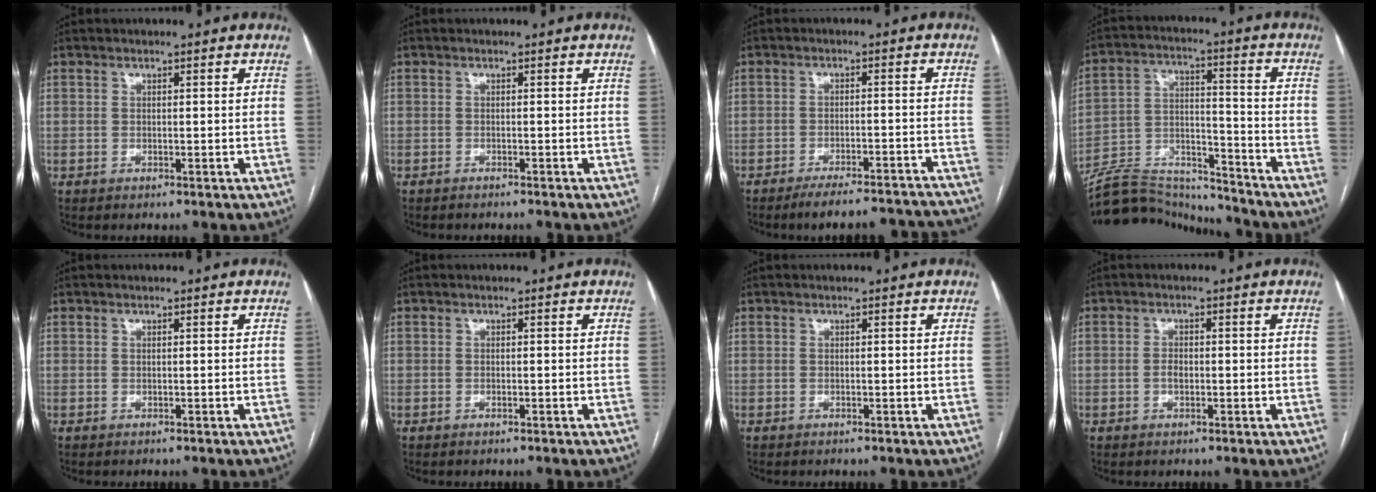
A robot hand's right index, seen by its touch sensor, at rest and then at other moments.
{"total": 1.5, "force": [-1.4, 0.1, 0.5], "torque": [-0.003, -0.001, -0.018]}
{"total": 17.2, "force": [-16.2, 2.2, 5.3], "torque": [-0.043, 0.010, -0.199]}
{"total": 15.6, "force": [-15.3, 2.0, 1.9], "torque": [-0.038, 0.038, -0.255]}
{"total": 0.0}
{"total": 0.0}
{"total": 0.0}
{"total": 1.6, "force": [-0.3, 1.0, 1.3], "torque": [-0.022, 0.003, -0.006]}